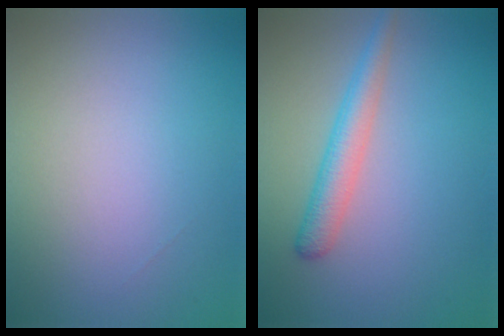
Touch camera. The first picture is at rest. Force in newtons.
{"total": 2.8, "press": 2.7, "slide": 0.2}